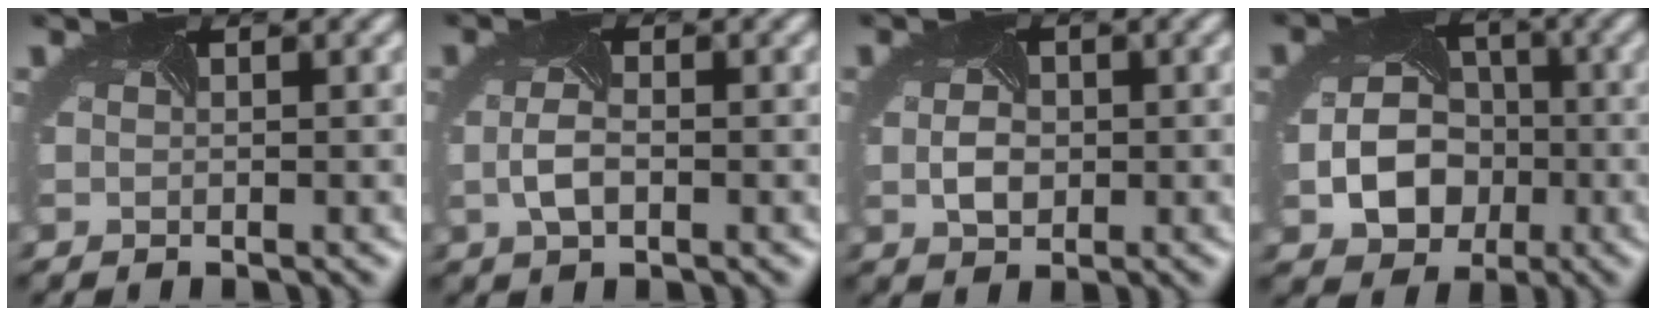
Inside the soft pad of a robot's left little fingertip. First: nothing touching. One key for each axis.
{"total": 2.2, "fx": -0.4, "fy": 1.0, "fz": 2.0, "tx": -0.053, "ty": -0.004, "tz": -0.008}
{"total": 2.6, "fx": -0.1, "fy": 1.8, "fz": 1.8, "tx": -0.041, "ty": -0.004, "tz": 0.000}
{"total": 6.9, "fx": -1.7, "fy": 5.5, "fz": 3.8, "tx": -0.062, "ty": -0.020, "tz": -0.026}